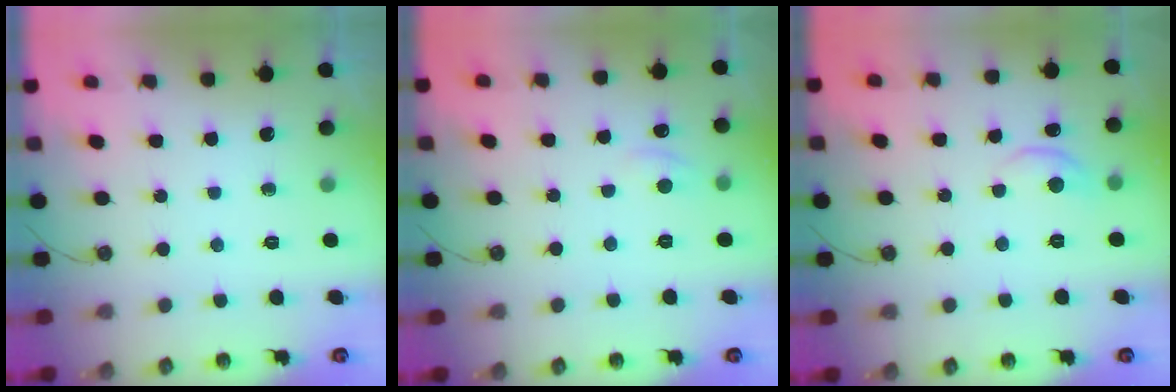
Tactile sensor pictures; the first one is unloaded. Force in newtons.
{"total": 2.5, "press": 2.4, "slide": 0.5}
{"total": 3.2, "press": 3.1, "slide": 0.6}